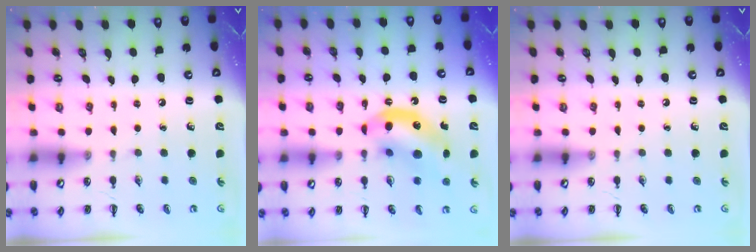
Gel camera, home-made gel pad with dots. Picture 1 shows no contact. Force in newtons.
{"total": 12.1, "press": 11.7, "slide": 3.0}
{"total": 0.0}